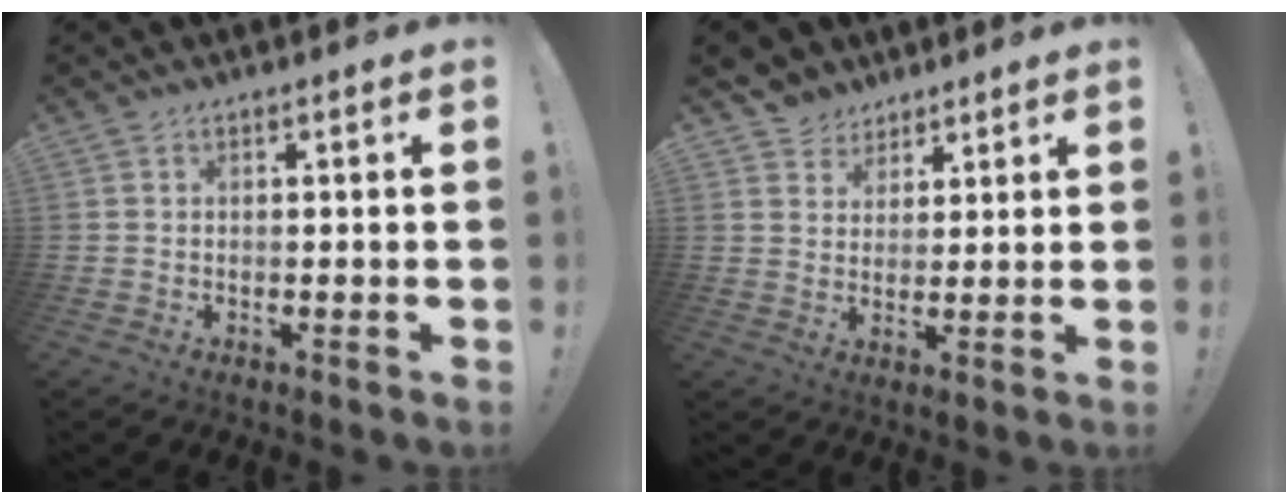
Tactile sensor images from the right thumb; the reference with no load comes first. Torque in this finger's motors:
{"motor_torque": [-0.09, 0.20, 0.48, 0.55, 0.03]}